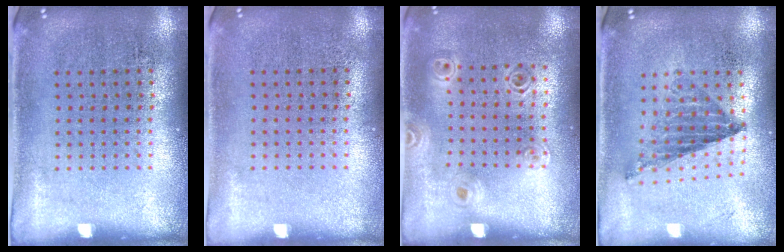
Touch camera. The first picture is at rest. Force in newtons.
{"total": 0.0}
{"total": 1.1, "press": 1.0, "slide": 0.3}
{"total": 0.8, "press": 0.8, "slide": 0.0}